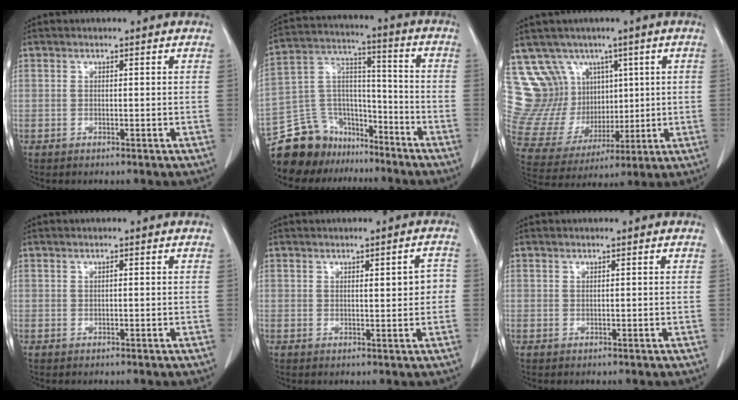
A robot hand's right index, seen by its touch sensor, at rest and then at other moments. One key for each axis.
{"total": 14.9, "fx": -12.4, "fy": 7.8, "fz": 2.3, "tx": -0.051, "ty": 0.072, "tz": -0.216}
{"total": 13.8, "fx": 7.1, "fy": 11.0, "fz": 4.5, "tx": -0.104, "ty": 0.052, "tz": 0.164}
{"total": 0.0}
{"total": 3.4, "fx": 0.4, "fy": 1.1, "fz": 3.2, "tx": -0.037, "ty": 0.009, "tz": 0.006}
{"total": 0.0}